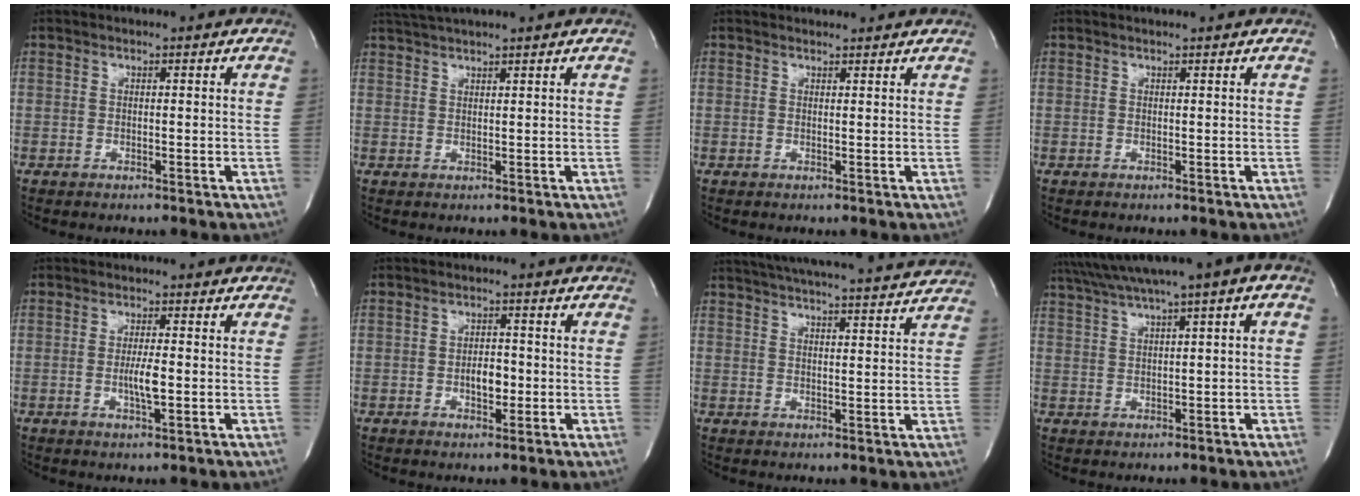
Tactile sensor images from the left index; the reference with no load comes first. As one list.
[{"total": 4.5, "force": [4.0, -0.8, 1.9], "torque": [-0.031, 0.028, 0.075]}, {"total": 2.5, "force": [2.5, 0.5, 0.1], "torque": [-0.016, 0.009, 0.029]}, {"total": 1.0, "force": [0.9, -0.2, 0.3], "torque": [-0.012, 0.001, 0.015]}, {"total": 3.2, "force": [-0.8, 0.2, 3.1], "torque": [-0.065, -0.012, -0.011]}, {"total": 3.1, "force": [-0.9, 1.3, 2.6], "torque": [-0.049, -0.003, -0.010]}, {"total": 20.6, "force": [19.1, 0.9, 7.5], "torque": [-0.127, 0.007, 0.253]}, {"total": 8.2, "force": [4.8, -0.2, 6.6], "torque": [-0.115, 0.038, 0.082]}]